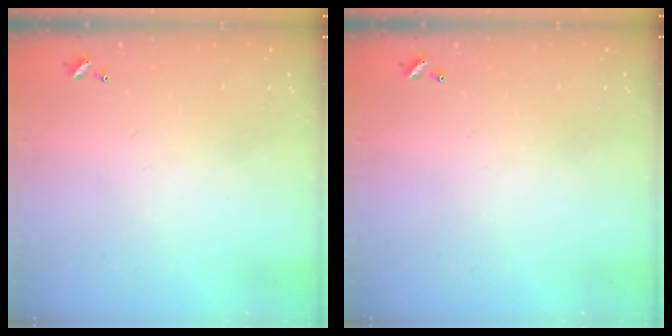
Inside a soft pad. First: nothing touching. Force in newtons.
{"total": 0.0}